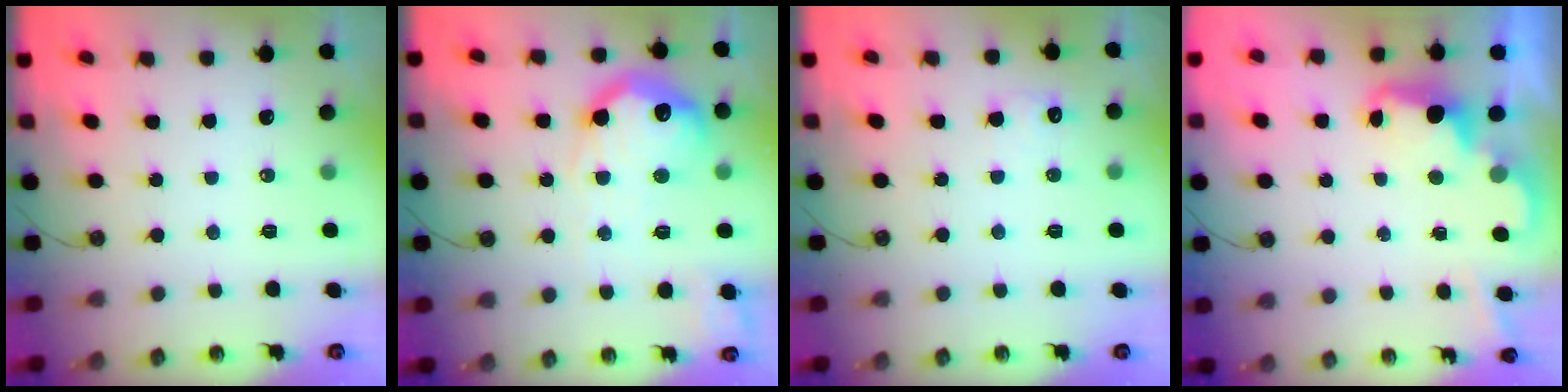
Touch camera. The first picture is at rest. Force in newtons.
{"total": 21.5, "press": 21.5, "slide": 1.8}
{"total": 5.7, "press": 5.5, "slide": 1.3}
{"total": 2.3, "press": 2.3, "slide": 0.5}